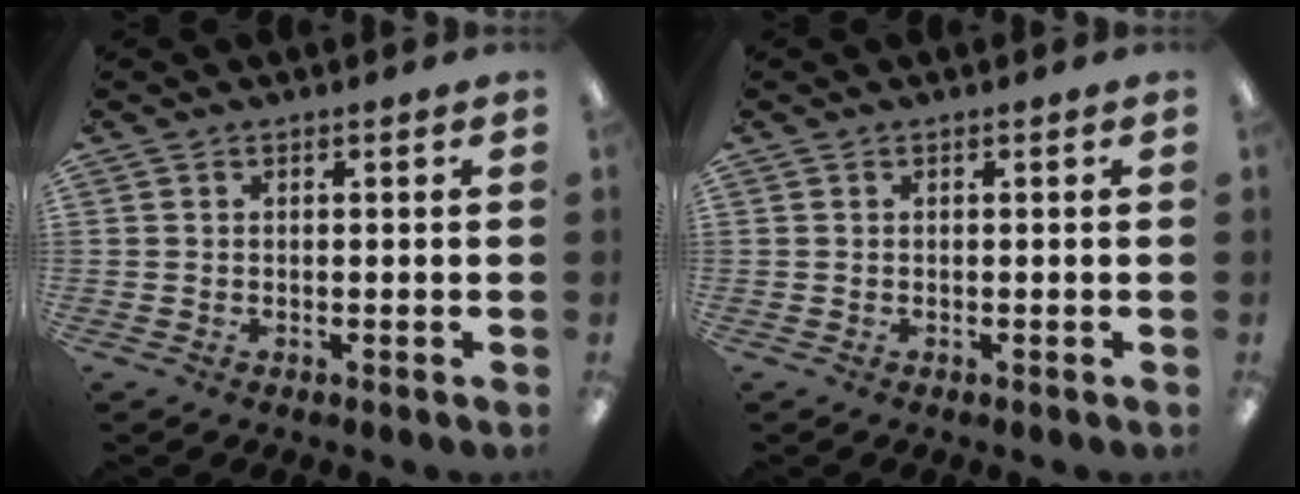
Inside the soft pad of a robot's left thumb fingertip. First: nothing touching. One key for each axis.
{"total": 0.0}